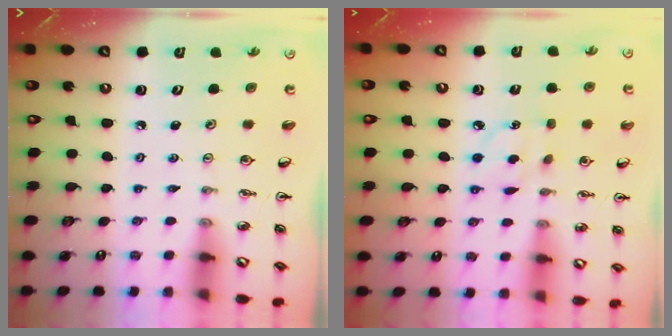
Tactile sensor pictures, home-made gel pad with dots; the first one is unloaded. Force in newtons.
{"total": 6.4, "press": 6.4, "slide": 0.5}